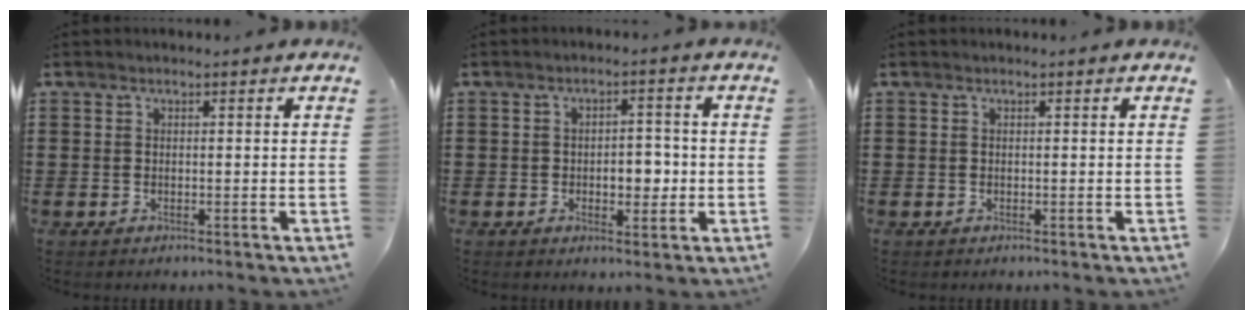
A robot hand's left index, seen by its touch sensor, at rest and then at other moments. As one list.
[{"total": 4.5, "force": [-0.8, 2.5, 3.6], "torque": [-0.053, 0.001, -0.022]}, {"total": 0.0}]